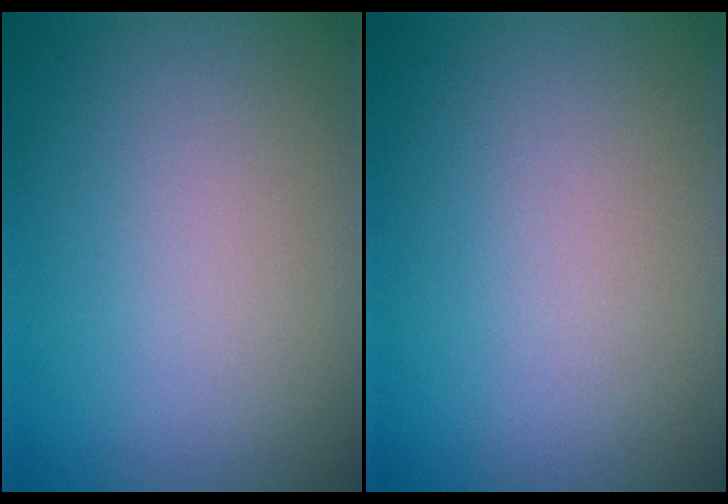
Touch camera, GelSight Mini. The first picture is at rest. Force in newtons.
{"total": 0.0}